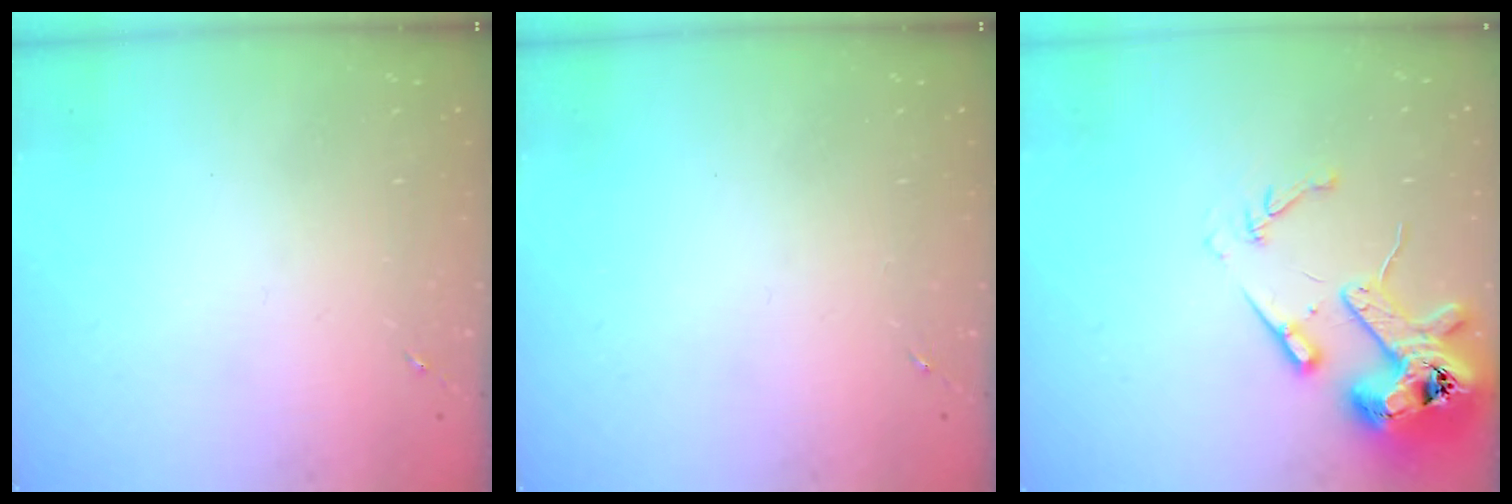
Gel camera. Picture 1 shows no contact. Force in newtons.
{"total": 0.0}
{"total": 15.1, "press": 15.0, "slide": 2.1}